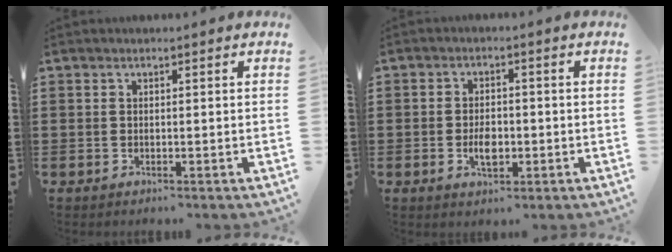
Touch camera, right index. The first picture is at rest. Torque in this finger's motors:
{"motor_torque": [0.16, -0.39, 0.07, 0.07]}